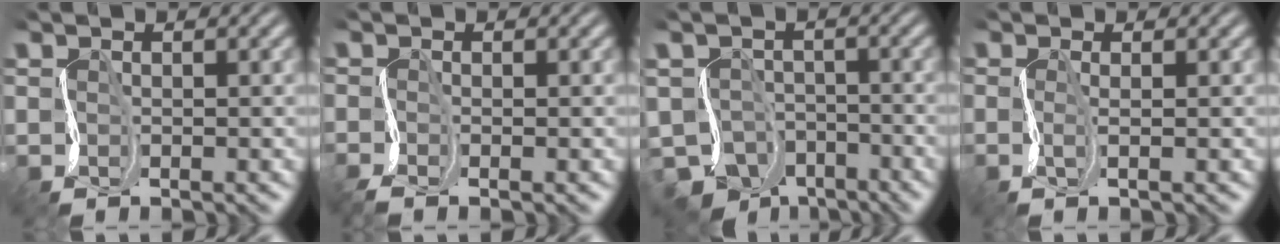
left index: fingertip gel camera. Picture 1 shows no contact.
{"total": 1.4, "force": [-1.2, -0.1, 0.7], "torque": [-0.021, -0.004, -0.034]}
{"total": 6.2, "force": [-4.4, 3.5, 2.5], "torque": [-0.042, -0.014, -0.085]}
{"total": 1.0, "force": [-0.2, 0.0, 1.0], "torque": [-0.026, 0.003, -0.010]}